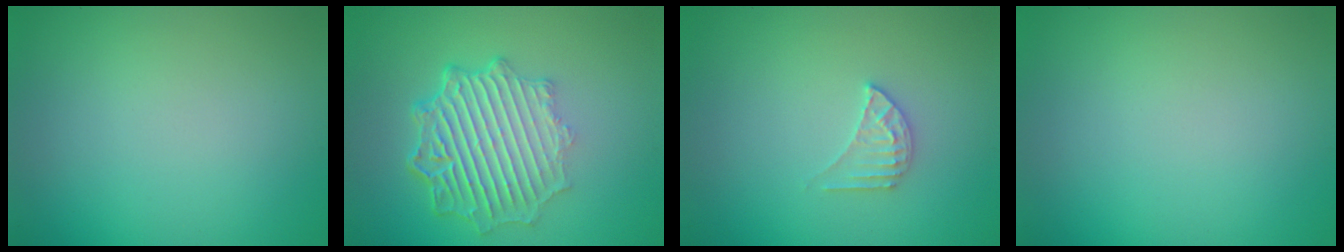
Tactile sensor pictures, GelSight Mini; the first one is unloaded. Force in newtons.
{"total": 7.0, "press": 5.1, "slide": 4.8}
{"total": 1.7, "press": 1.7, "slide": 0.1}
{"total": 0.0}